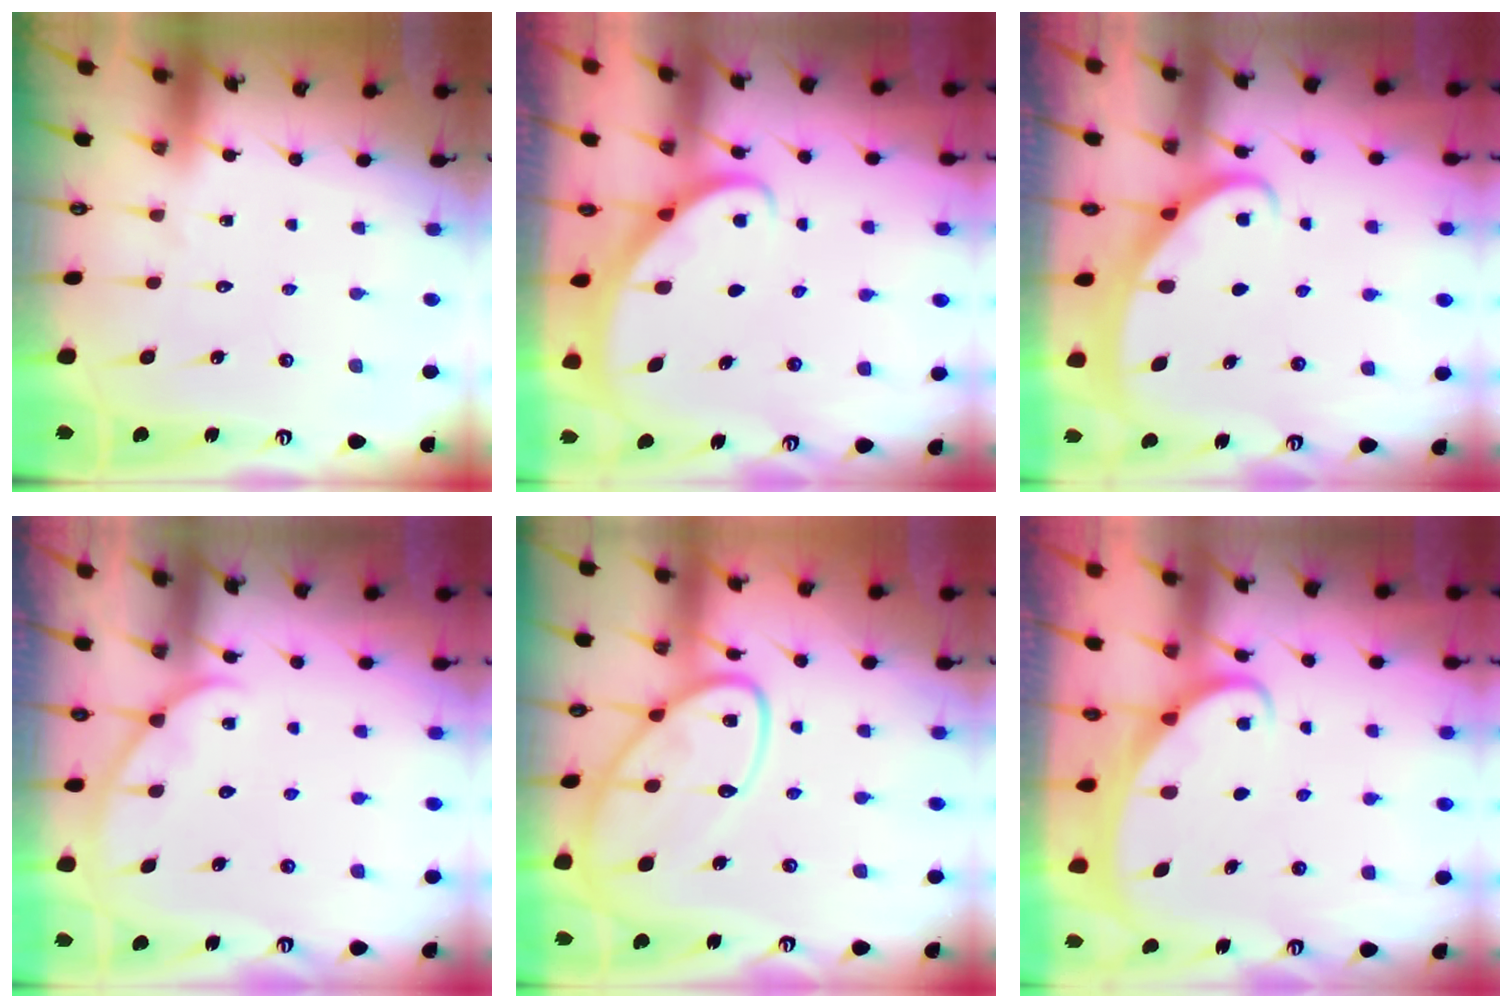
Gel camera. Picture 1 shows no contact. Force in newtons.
{"total": 2.9, "press": 2.9, "slide": 0.2}
{"total": 2.3, "press": 2.3, "slide": 0.2}
{"total": 3.2, "press": 3.2, "slide": 0.4}
{"total": 15.3, "press": 15.2, "slide": 1.5}
{"total": 2.1, "press": 2.1, "slide": 0.2}